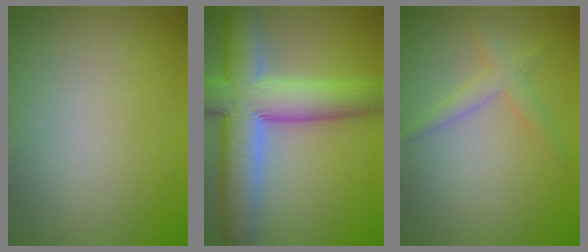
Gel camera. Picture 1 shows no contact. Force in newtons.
{"total": 10.3, "press": 10.3, "slide": 0.6}
{"total": 1.9, "press": 1.9, "slide": 0.2}